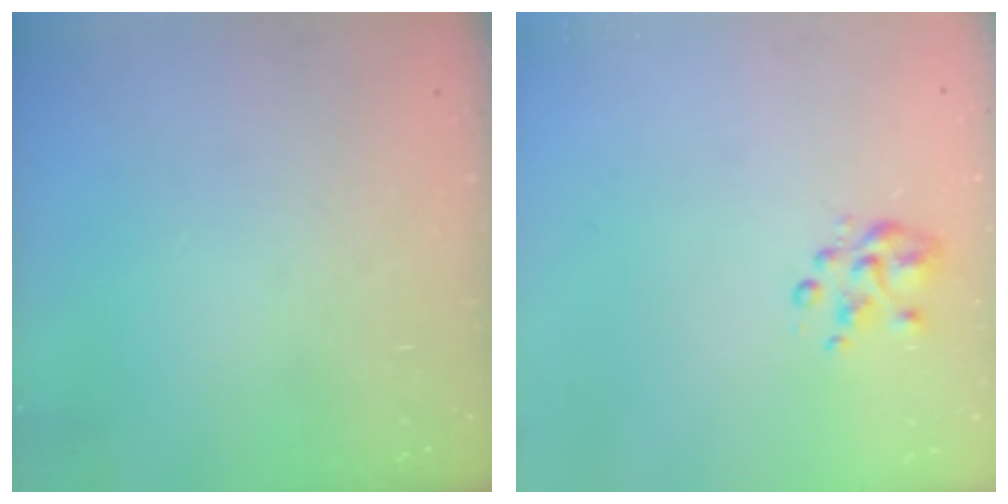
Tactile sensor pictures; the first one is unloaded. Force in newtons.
{"total": 3.2, "press": 3.1, "slide": 1.0}